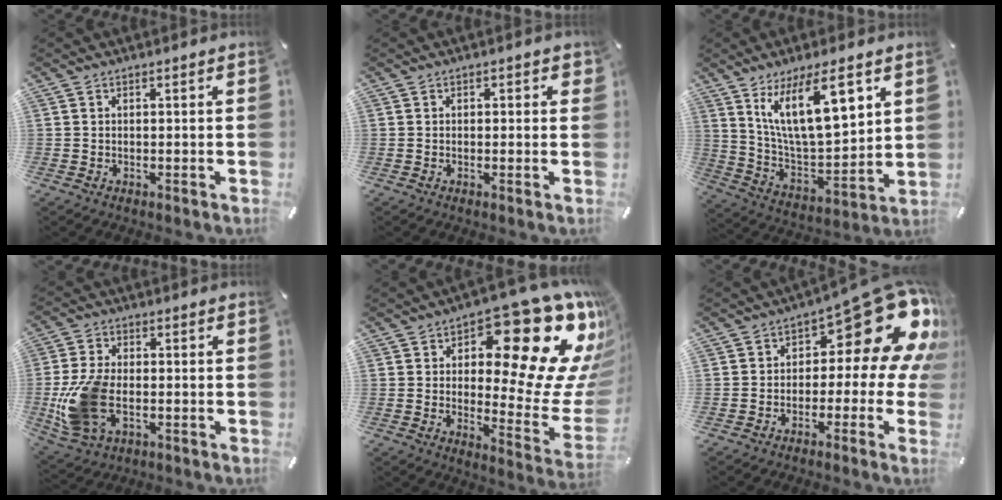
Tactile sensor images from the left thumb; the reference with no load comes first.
{"total": 0.9, "force": [0.1, 0.8, 0.5], "torque": [-0.001, 0.003, -0.001]}
{"total": 18.1, "force": [10.1, 7.5, 13.0], "torque": [-0.231, -0.036, 0.172]}
{"total": 12.7, "force": [-3.0, 7.9, 9.5], "torque": [-0.214, -0.001, -0.048]}
{"total": 24.9, "force": [13.1, 10.5, 18.4], "torque": [-0.226, -0.101, 0.207]}
{"total": 20.6, "force": [8.5, 9.6, 16.2], "torque": [-0.195, -0.055, 0.144]}